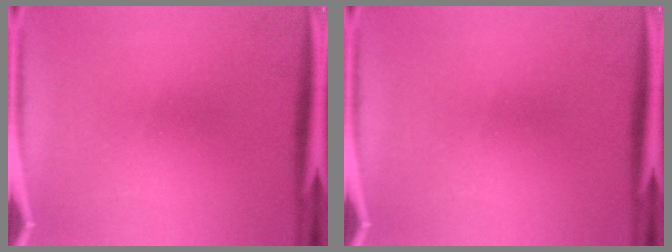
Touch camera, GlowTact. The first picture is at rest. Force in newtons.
{"total": 0.0}